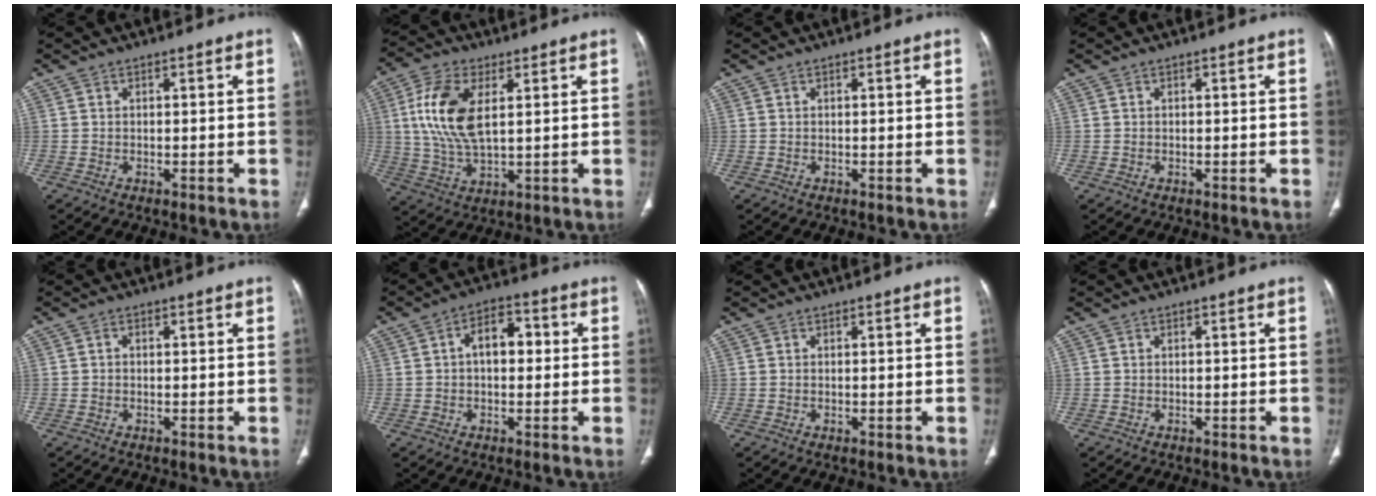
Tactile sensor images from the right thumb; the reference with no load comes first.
{"total": 12.4, "force": [3.0, 6.0, 10.4], "torque": [-0.218, -0.006, 0.059]}
{"total": 0.0}
{"total": 0.0}
{"total": 0.6, "force": [0.0, 0.5, 0.3], "torque": [-0.003, 0.001, -0.004]}
{"total": 6.8, "force": [0.5, 4.3, 5.2], "torque": [-0.060, 0.023, -0.002]}
{"total": 0.0}
{"total": 0.0}